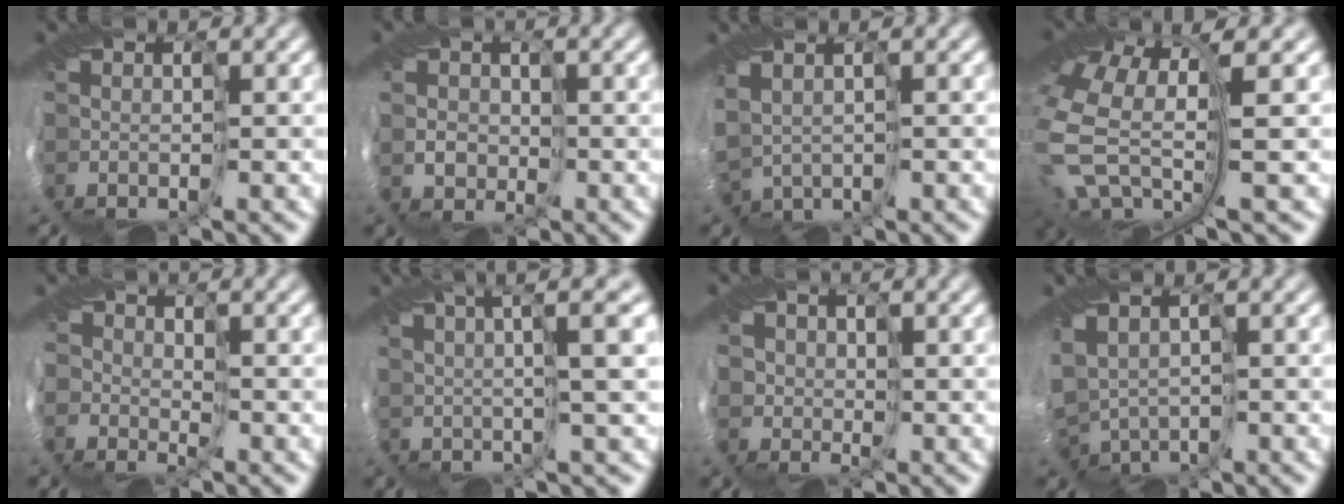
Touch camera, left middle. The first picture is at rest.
{"total": 1.9, "force": [0.6, 0.3, -1.8], "torque": [0.025, 0.003, 0.007]}
{"total": 1.6, "force": [1.4, 0.7, 0.2], "torque": [-0.026, 0.011, 0.036]}
{"total": 9.4, "force": [0.7, 5.2, 7.8], "torque": [-0.221, -0.021, 0.023]}
{"total": 1.4, "force": [0.6, 1.1, -0.5], "torque": [0.006, -0.003, 0.020]}
{"total": 7.0, "force": [3.3, 1.2, 6.1], "torque": [-0.072, 0.032, 0.048]}
{"total": 2.6, "force": [1.6, 0.2, -2.1], "torque": [0.029, 0.004, 0.029]}
{"total": 2.6, "force": [0.5, 2.0, 1.6], "torque": [-0.033, 0.000, 0.023]}